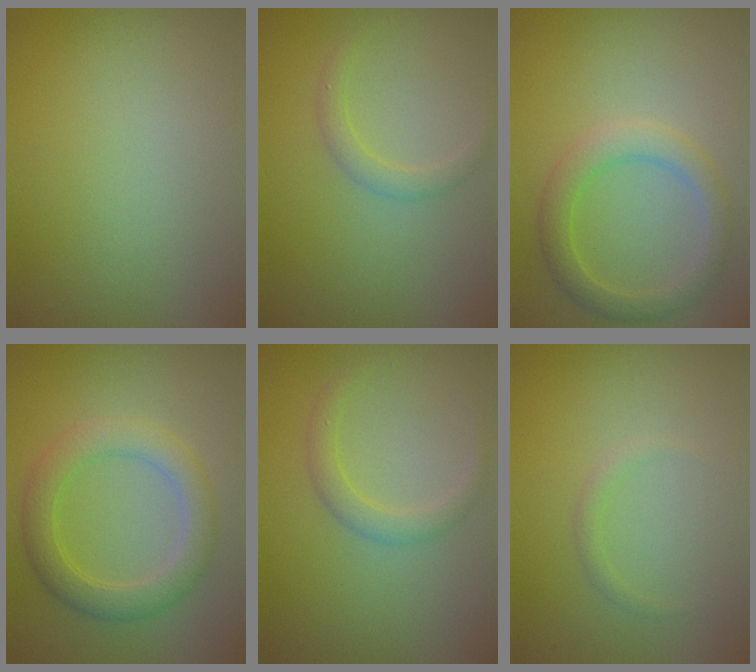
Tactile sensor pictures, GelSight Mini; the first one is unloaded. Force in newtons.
{"total": 1.4, "press": 1.4, "slide": 0.1}
{"total": 3.1, "press": 3.1, "slide": 0.1}
{"total": 3.9, "press": 3.9, "slide": 0.0}
{"total": 1.9, "press": 1.9, "slide": 0.2}
{"total": 0.7, "press": 0.7, "slide": 0.1}